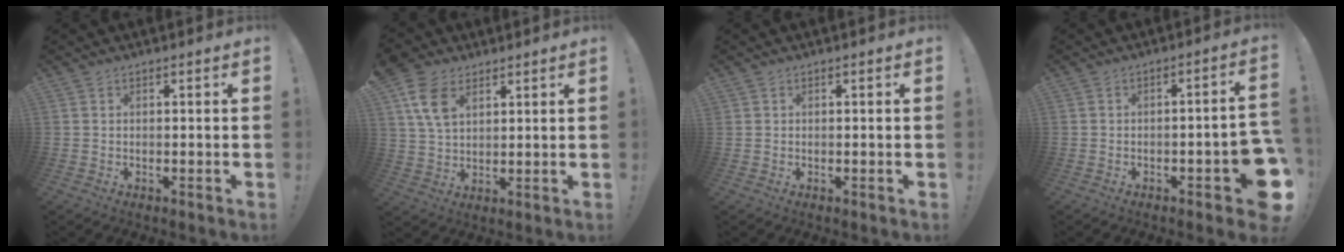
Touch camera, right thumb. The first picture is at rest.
{"total": 12.1, "force": [5.9, 7.9, 7.1], "torque": [-0.139, -0.012, 0.113]}
{"total": 0.5, "force": [0.3, 0.4, 0.0], "torque": [0.001, -0.001, 0.006]}
{"total": 8.1, "force": [-3.3, 2.3, 7.1], "torque": [-0.087, 0.011, -0.050]}